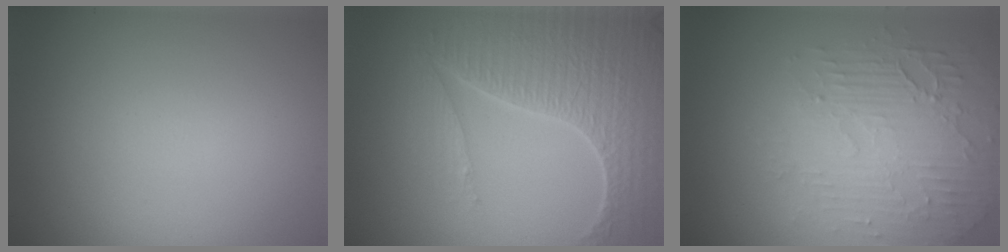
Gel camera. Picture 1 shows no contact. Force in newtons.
{"total": 6.4, "press": 5.0, "slide": 4.0}
{"total": 5.7, "press": 3.3, "slide": 4.7}